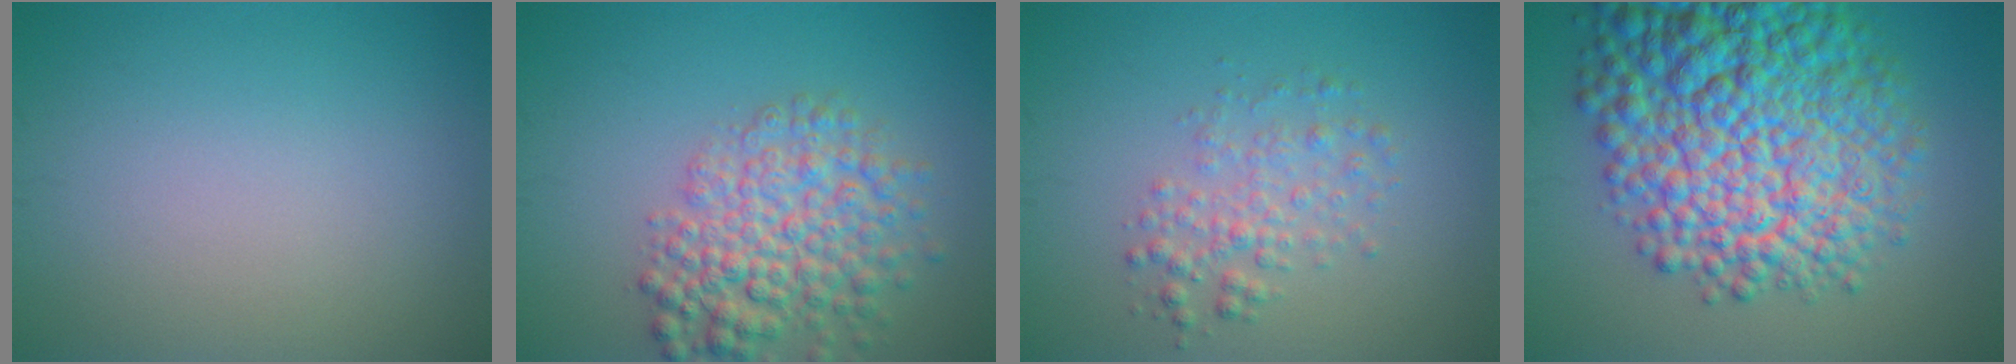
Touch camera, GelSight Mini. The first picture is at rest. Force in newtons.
{"total": 6.1, "press": 6.1, "slide": 0.2}
{"total": 2.6, "press": 2.6, "slide": 0.1}
{"total": 14.3, "press": 14.3, "slide": 0.5}